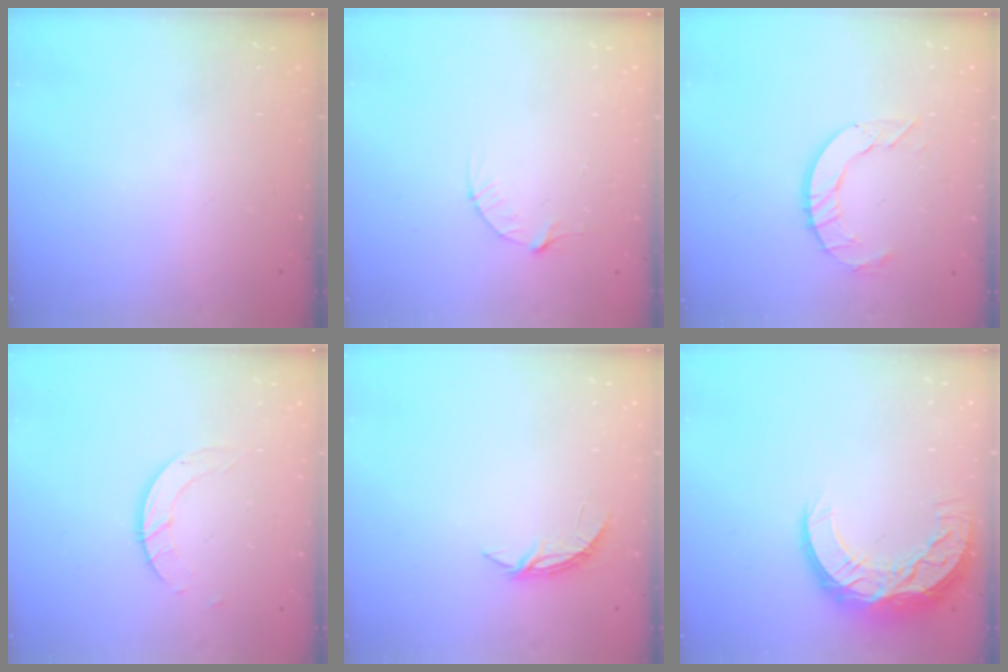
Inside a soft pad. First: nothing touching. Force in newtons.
{"total": 4.1, "press": 4.1, "slide": 0.4}
{"total": 9.0, "press": 8.9, "slide": 0.8}
{"total": 5.1, "press": 5.1, "slide": 0.2}
{"total": 4.4, "press": 4.3, "slide": 0.4}
{"total": 13.1, "press": 13.1, "slide": 0.6}